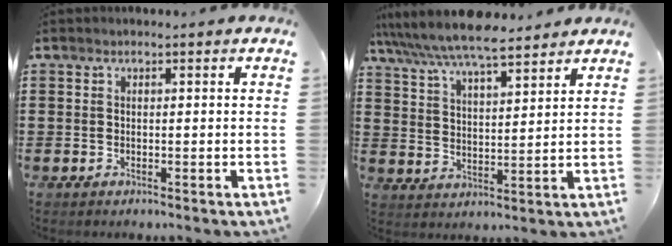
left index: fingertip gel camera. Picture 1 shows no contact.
{"total": 7.7, "force": [7.0, 0.9, 2.9], "torque": [-0.083, -0.029, 0.124]}